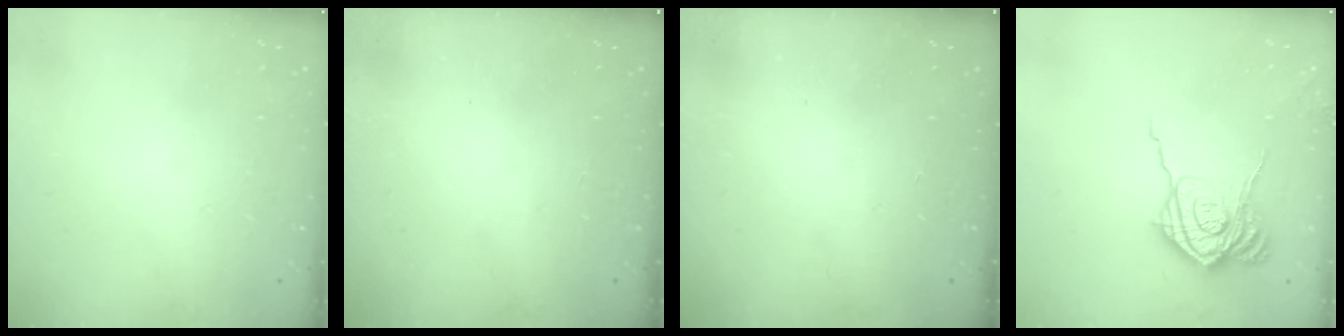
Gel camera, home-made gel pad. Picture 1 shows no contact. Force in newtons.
{"total": 2.4, "press": 2.3, "slide": 0.8}
{"total": 2.4, "press": 2.3, "slide": 0.8}
{"total": 17.9, "press": 17.9, "slide": 0.8}